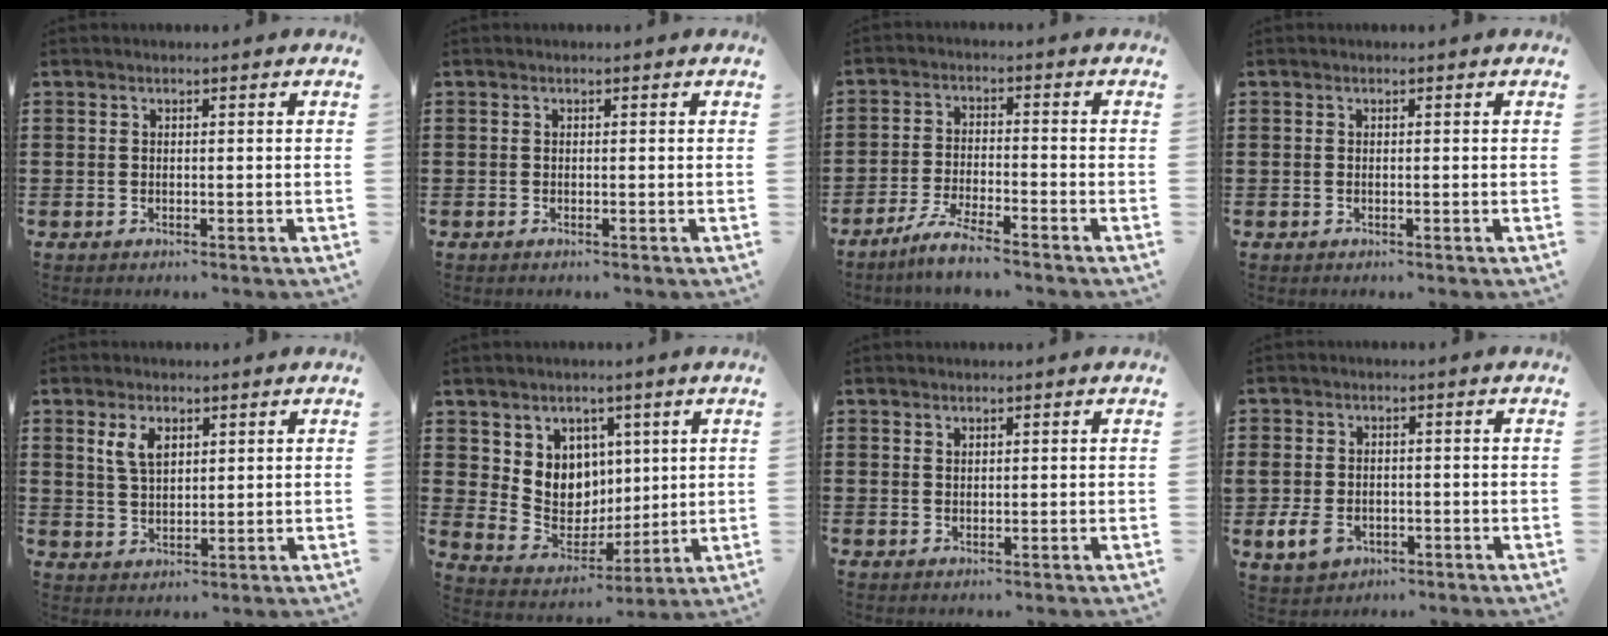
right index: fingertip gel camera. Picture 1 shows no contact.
{"total": 0.0}
{"total": 4.9, "force": [-4.4, 0.0, 2.1], "torque": [-0.050, -0.006, -0.087]}
{"total": 0.0}
{"total": 4.2, "force": [2.0, 2.2, 3.0], "torque": [-0.067, 0.009, 0.034]}
{"total": 7.6, "force": [3.1, 6.9, 0.8], "torque": [-0.046, -0.031, 0.062]}
{"total": 0.9, "force": [0.8, 0.4, 0.1], "torque": [-0.003, 0.002, 0.015]}
{"total": 4.6, "force": [-1.6, 3.2, 2.9], "torque": [-0.083, -0.002, -0.037]}